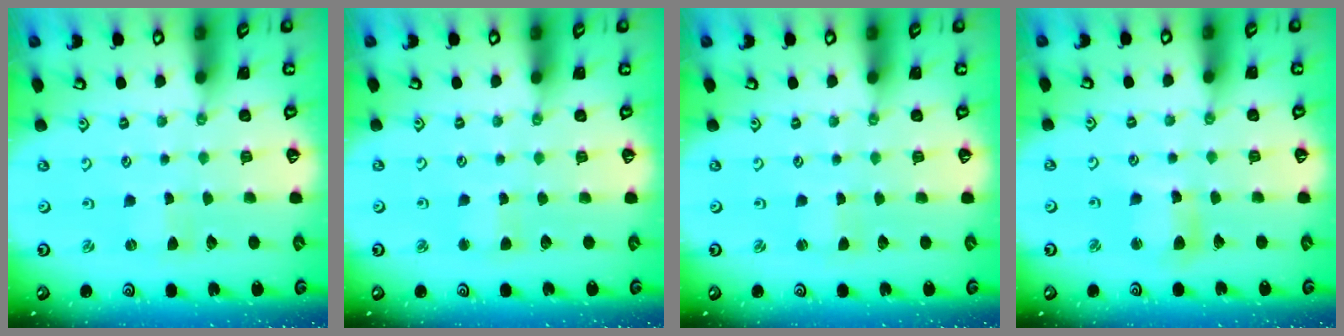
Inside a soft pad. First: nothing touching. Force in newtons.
{"total": 2.9, "press": 2.9, "slide": 0.3}
{"total": 0.7, "press": 0.7, "slide": 0.0}
{"total": 7.1, "press": 7.0, "slide": 0.9}